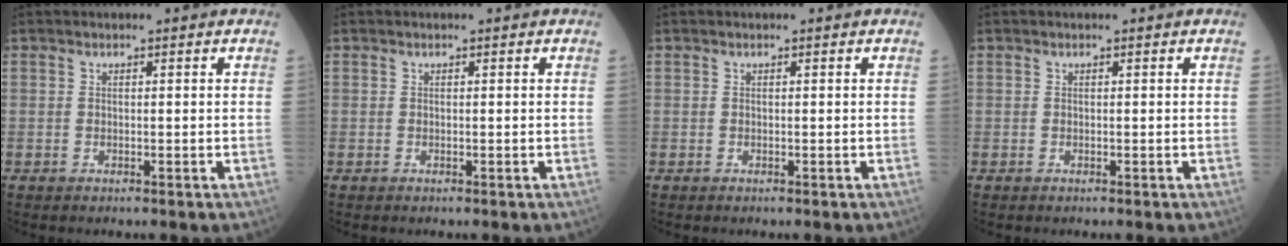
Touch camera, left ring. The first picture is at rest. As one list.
[{"total": 0.0}, {"total": 0.0}, {"total": 0.0}]